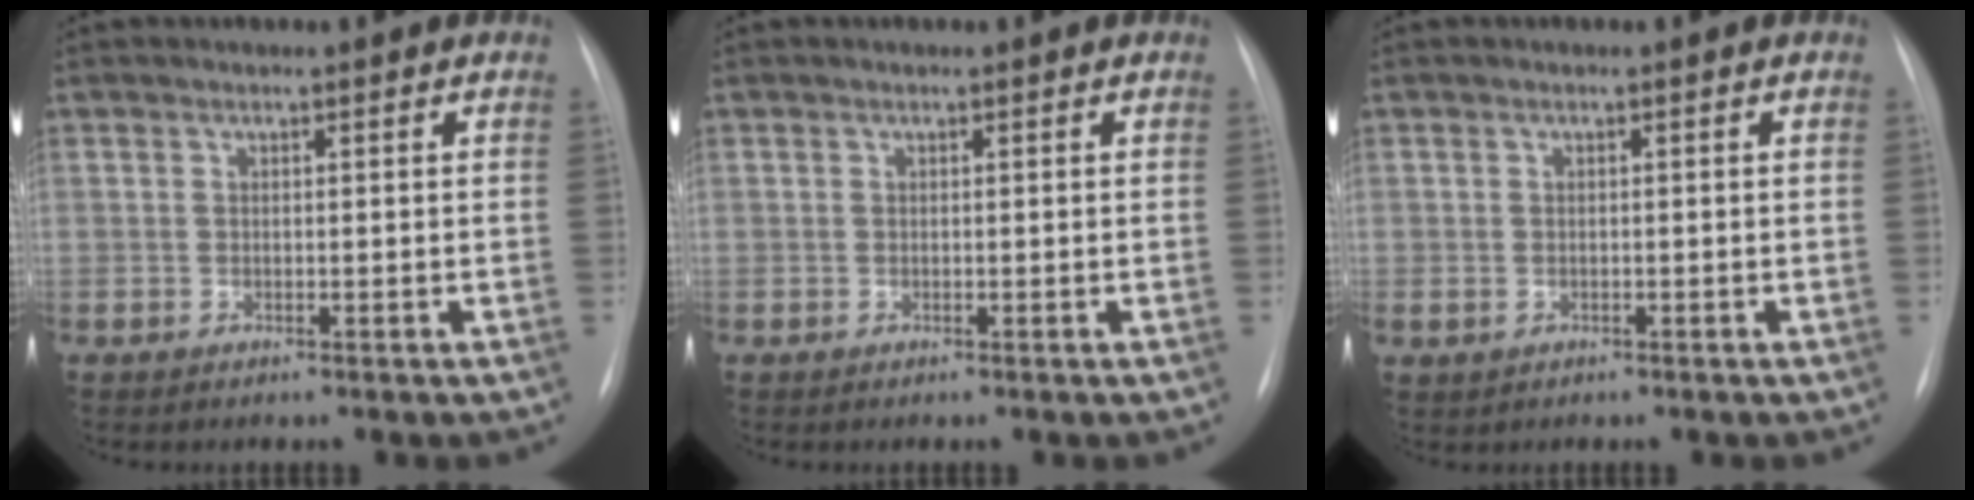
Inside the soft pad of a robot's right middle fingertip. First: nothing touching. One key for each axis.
{"total": 0.0}
{"total": 1.0, "fx": -0.2, "fy": 0.8, "fz": 0.5, "tx": -0.010, "ty": 0.003, "tz": 0.002}